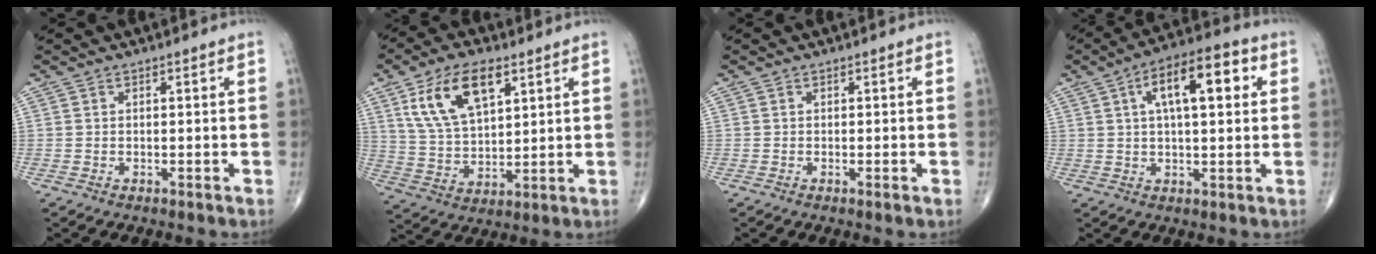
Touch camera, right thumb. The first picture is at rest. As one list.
[{"total": 13.8, "force": [6.5, 6.8, 10.1], "torque": [-0.175, -0.016, 0.129]}, {"total": 0.8, "force": [-0.2, 0.0, 0.8], "torque": [-0.012, -0.003, -0.001]}, {"total": 13.2, "force": [3.9, 5.3, 11.5], "torque": [-0.168, 0.021, 0.053]}]